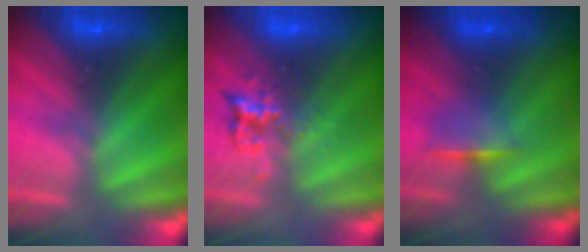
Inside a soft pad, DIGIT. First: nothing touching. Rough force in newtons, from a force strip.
{"total": 2.4}
{"total": 1.2}